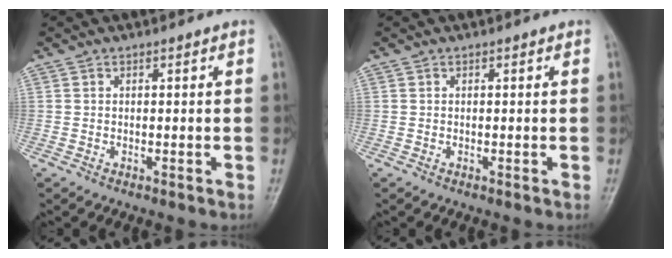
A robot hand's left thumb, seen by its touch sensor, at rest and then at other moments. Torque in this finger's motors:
{"motor_torque": [0.00, 0.00, -0.08, 0.02, 0.00]}